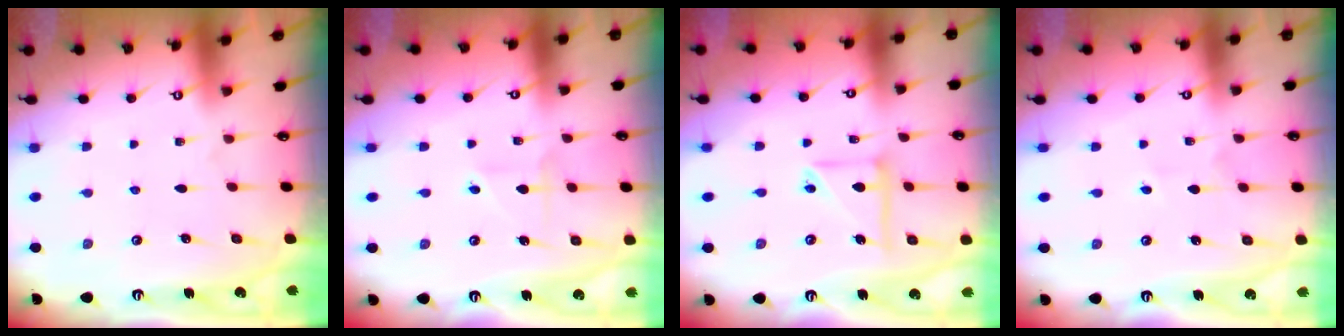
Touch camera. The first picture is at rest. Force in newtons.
{"total": 3.1, "press": 3.1, "slide": 0.3}
{"total": 9.1, "press": 9.1, "slide": 0.8}
{"total": 1.9, "press": 1.9, "slide": 0.5}